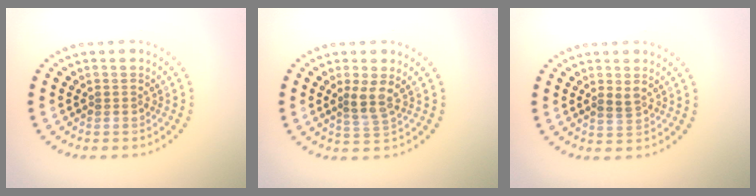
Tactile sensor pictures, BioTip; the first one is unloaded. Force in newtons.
{"total": 2.2, "press": 1.7, "slide": 1.5}
{"total": 1.2, "press": 1.2, "slide": 0.4}